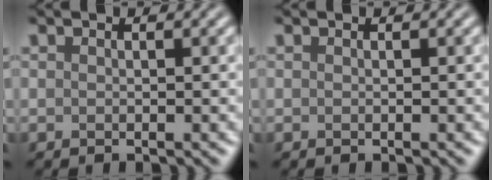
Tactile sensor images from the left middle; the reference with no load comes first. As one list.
[{"total": 0.0}]